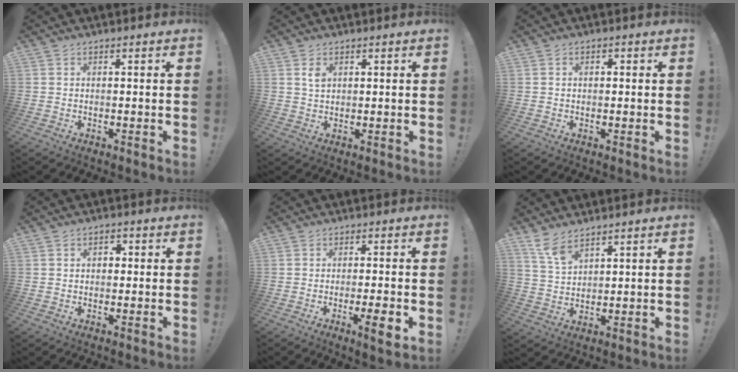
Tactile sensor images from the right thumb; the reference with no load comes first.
{"total": 2.9, "force": [1.3, 1.9, 1.8], "torque": [-0.015, -0.007, 0.018]}
{"total": 0.9, "force": [0.0, 0.6, 0.7], "torque": [-0.005, 0.000, -0.003]}
{"total": 2.0, "force": [0.1, 1.4, 1.4], "torque": [-0.011, -0.002, -0.004]}
{"total": 6.1, "force": [-2.3, 0.6, 5.6], "torque": [-0.077, -0.001, -0.035]}
{"total": 6.4, "force": [4.9, 2.1, 3.5], "torque": [-0.068, -0.027, 0.092]}